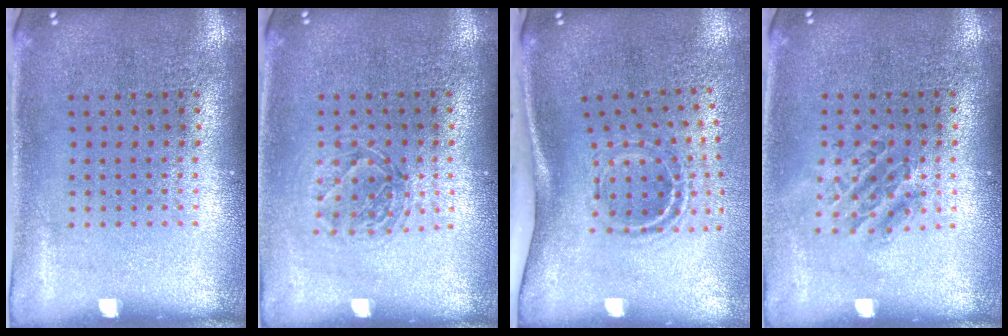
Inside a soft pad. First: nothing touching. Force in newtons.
{"total": 1.2, "press": 1.1, "slide": 0.6}
{"total": 2.0, "press": 1.2, "slide": 1.7}
{"total": 1.1, "press": 1.0, "slide": 0.4}